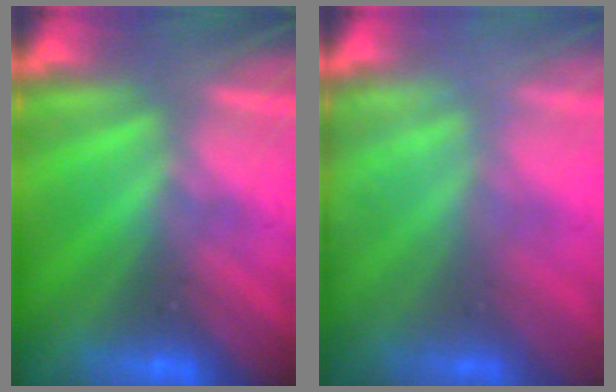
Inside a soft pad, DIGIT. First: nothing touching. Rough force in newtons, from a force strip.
{"total": 2.4}